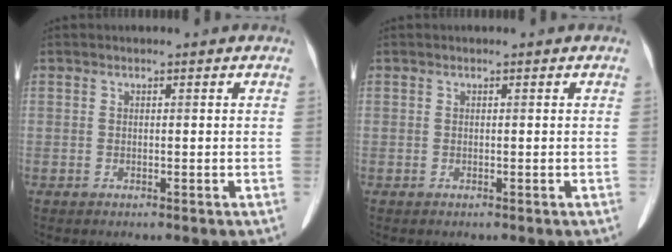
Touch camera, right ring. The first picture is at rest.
{"total": 0.0}